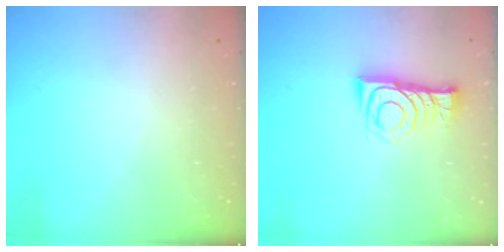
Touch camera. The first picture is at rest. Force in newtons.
{"total": 8.2, "press": 8.2, "slide": 0.9}